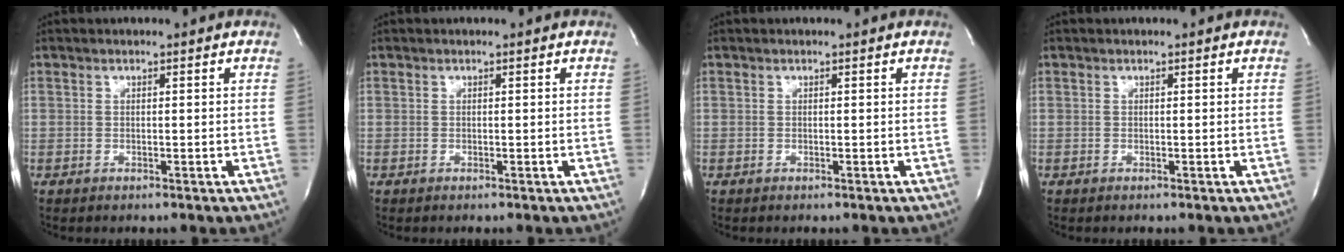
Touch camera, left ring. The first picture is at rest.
{"total": 0.0}
{"total": 0.0}
{"total": 0.0}